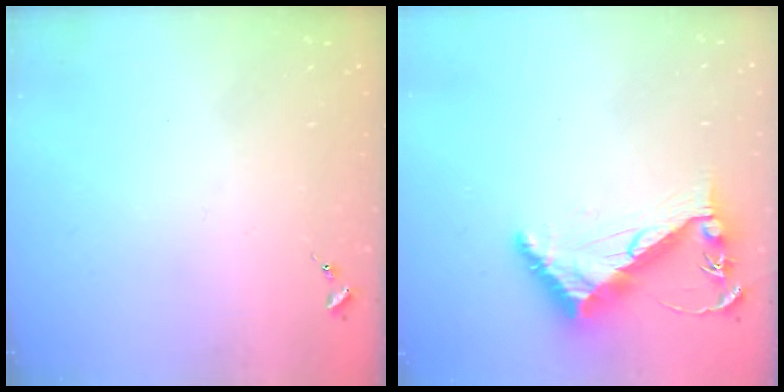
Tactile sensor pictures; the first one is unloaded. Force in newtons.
{"total": 8.7, "press": 8.6, "slide": 0.9}